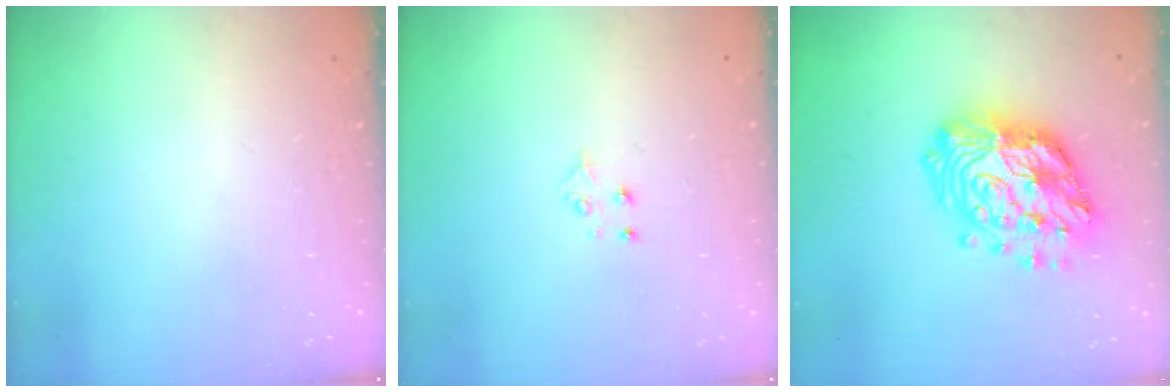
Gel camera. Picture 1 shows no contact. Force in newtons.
{"total": 4.0, "press": 3.9, "slide": 0.4}
{"total": 21.7, "press": 21.5, "slide": 2.2}